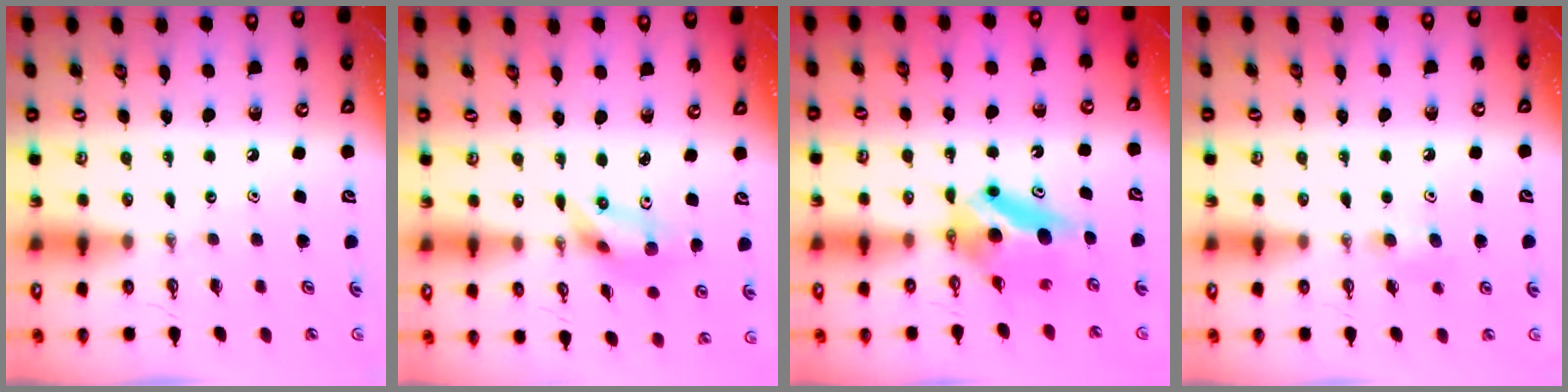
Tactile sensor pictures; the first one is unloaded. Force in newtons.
{"total": 7.1, "press": 6.5, "slide": 2.9}
{"total": 8.4, "press": 5.9, "slide": 5.9}
{"total": 5.3, "press": 4.4, "slide": 2.9}